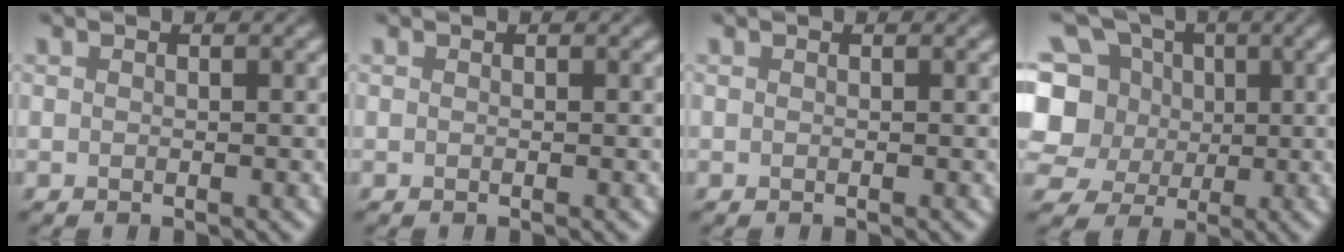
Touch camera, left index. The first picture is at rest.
{"total": 0.0}
{"total": 0.0}
{"total": 9.6, "force": [2.1, 8.2, 4.4], "torque": [-0.116, 0.036, 0.006]}